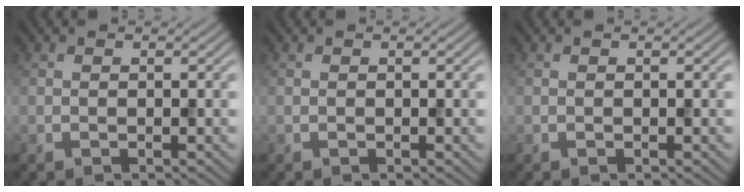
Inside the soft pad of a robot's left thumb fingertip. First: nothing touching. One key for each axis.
{"total": 0.0}
{"total": 0.0}